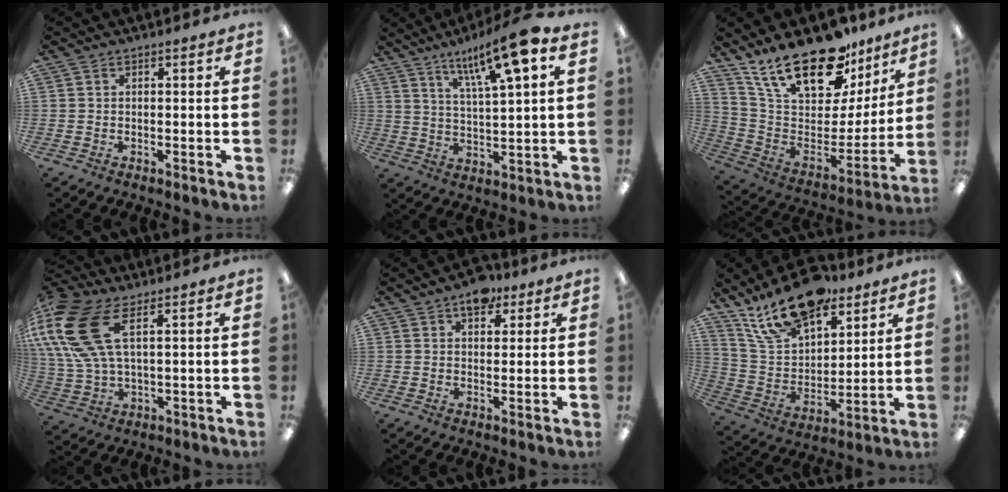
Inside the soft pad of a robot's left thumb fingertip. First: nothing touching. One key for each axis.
{"total": 13.0, "fx": 8.3, "fy": 2.6, "fz": 9.6, "tx": -0.161, "ty": -0.037, "tz": 0.134}
{"total": 23.8, "fx": 17.3, "fy": 10.4, "fz": 12.6, "tx": -0.219, "ty": -0.111, "tz": 0.310}
{"total": 17.7, "fx": 7.8, "fy": 7.6, "fz": 14.0, "tx": -0.312, "ty": -0.021, "tz": 0.135}
{"total": 6.5, "fx": 4.4, "fy": 3.6, "fz": 3.1, "tx": -0.024, "ty": -0.019, "tz": 0.072}
{"total": 19.5, "fx": 13.9, "fy": 9.6, "fz": 9.7, "tx": -0.175, "ty": -0.072, "tz": 0.249}